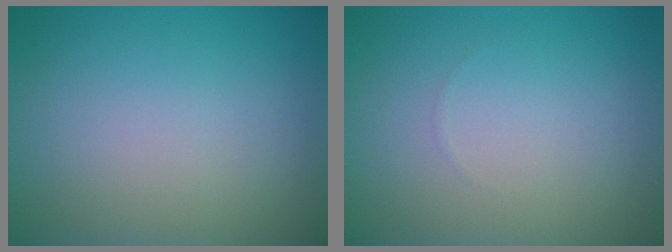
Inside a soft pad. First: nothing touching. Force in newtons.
{"total": 0.0}